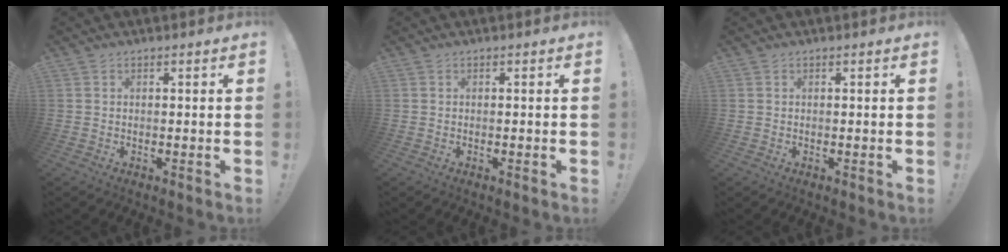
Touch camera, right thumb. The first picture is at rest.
{"total": 0.0}
{"total": 0.0}